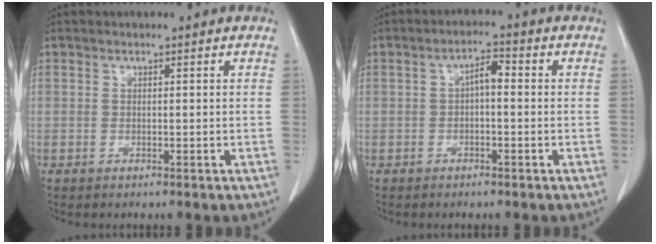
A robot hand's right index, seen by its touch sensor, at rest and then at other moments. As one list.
[{"total": 3.1, "force": [-0.1, 1.1, 2.9], "torque": [-0.048, 0.013, -0.003]}]